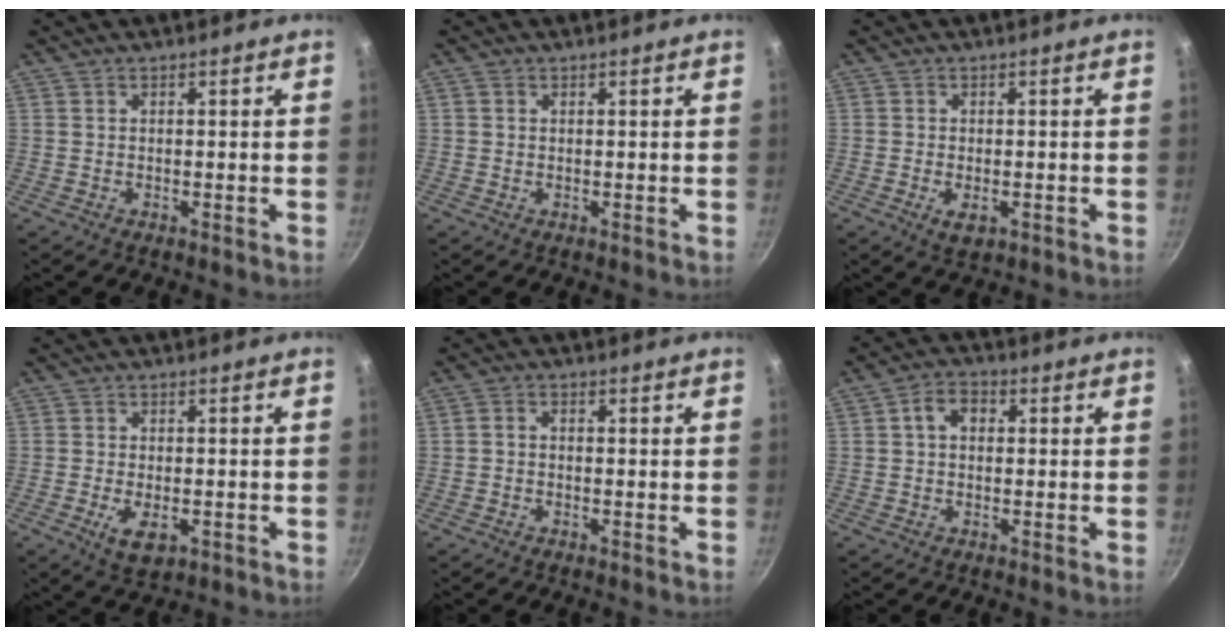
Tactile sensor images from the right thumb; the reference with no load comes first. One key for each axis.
{"total": 0.6, "fx": 0.2, "fy": 0.6, "fz": 0.2, "tx": -0.003, "ty": 0.001, "tz": 0.001}
{"total": 3.4, "fx": -1.1, "fy": 1.8, "fz": 2.6, "tx": -0.042, "ty": -0.004, "tz": -0.015}
{"total": 5.7, "fx": -1.9, "fy": 3.0, "fz": 4.4, "tx": -0.072, "ty": -0.001, "tz": -0.026}
{"total": 1.5, "fx": -0.7, "fy": 1.0, "fz": 0.9, "tx": -0.020, "ty": 0.010, "tz": -0.017}
{"total": 4.8, "fx": 0.8, "fy": 3.5, "fz": 3.2, "tx": -0.040, "ty": 0.012, "tz": 0.004}